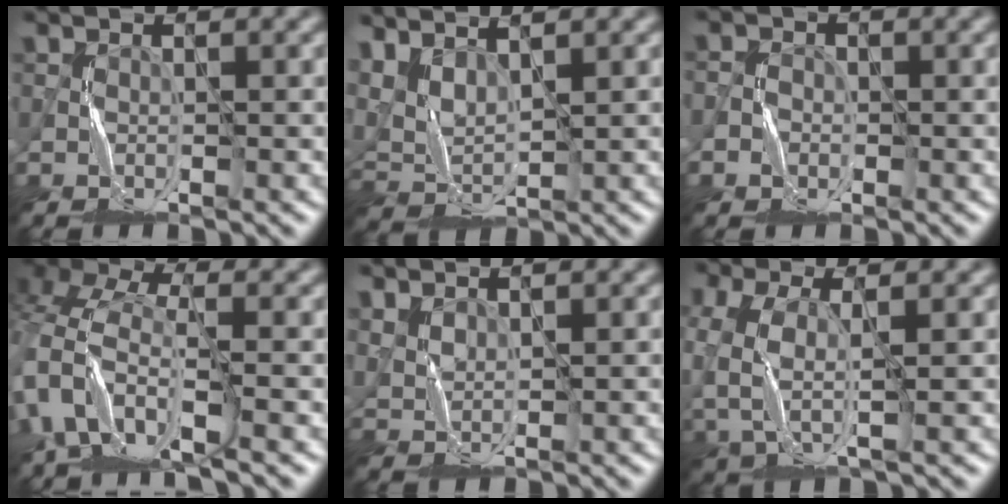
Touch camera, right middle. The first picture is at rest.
{"total": 3.5, "force": [2.4, 1.3, 2.2], "torque": [-0.060, 0.002, 0.055]}
{"total": 1.6, "force": [-0.7, 1.4, -0.1], "torque": [0.010, 0.000, -0.019]}
{"total": 9.1, "force": [-3.8, 5.2, 6.4], "torque": [-0.152, -0.009, -0.076]}
{"total": 2.4, "force": [1.6, 1.0, 1.5], "torque": [-0.041, 0.002, 0.040]}
{"total": 4.0, "force": [-0.9, 2.0, 3.3], "torque": [-0.087, -0.008, -0.015]}